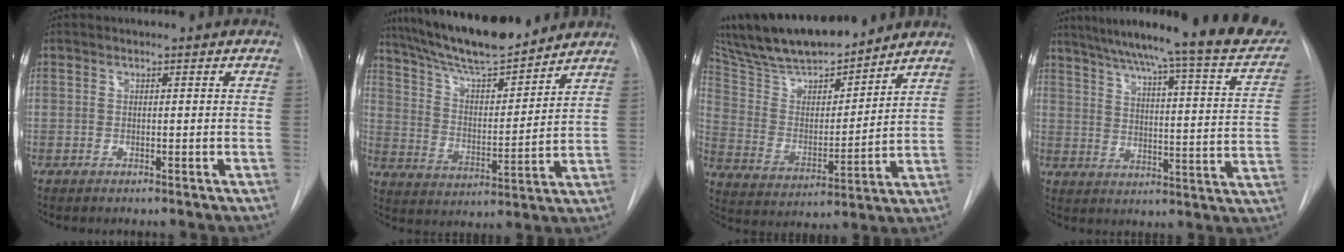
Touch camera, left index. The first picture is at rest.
{"total": 17.1, "force": [15.0, 2.4, 7.8], "torque": [-0.141, 0.009, 0.258]}
{"total": 21.0, "force": [18.4, 4.0, 9.3], "torque": [-0.170, 0.016, 0.317]}
{"total": 25.1, "force": [22.0, 1.5, 11.8], "torque": [-0.169, -0.051, 0.274]}